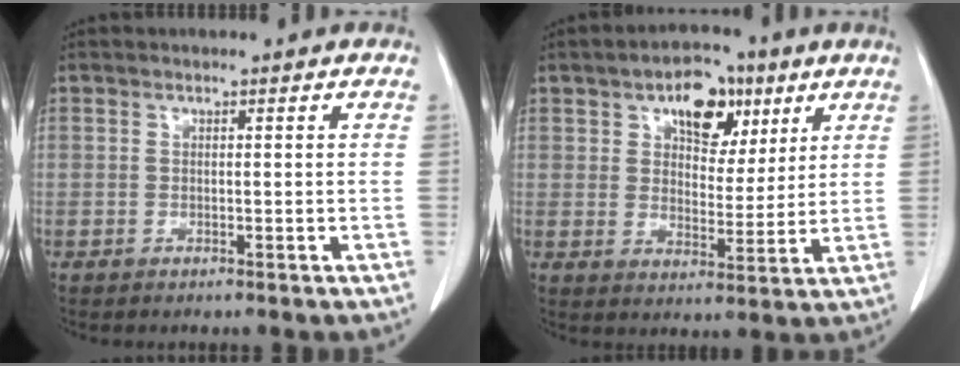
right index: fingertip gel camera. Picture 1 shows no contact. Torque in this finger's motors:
{"motor_torque": [0.29, 0.27, 0.17, 0.07]}